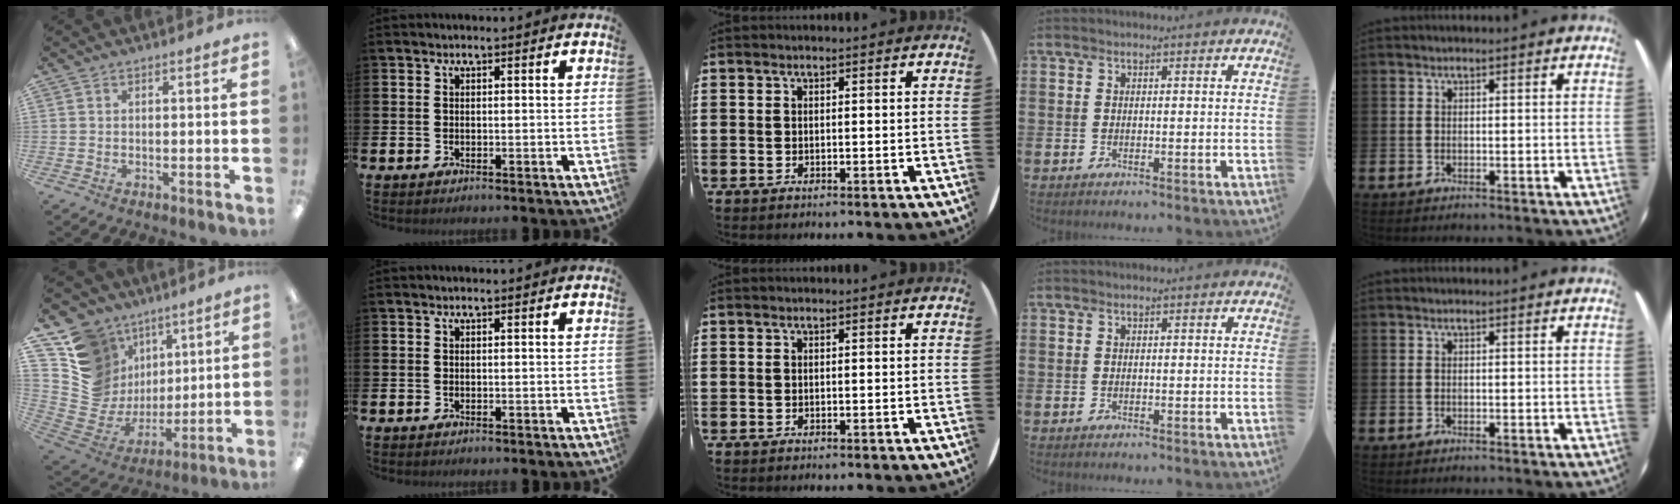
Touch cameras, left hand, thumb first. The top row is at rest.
{"thumb": {"total": 15.2, "force": [6.9, 13.0, 4.0], "torque": [-0.081, -0.047, 0.155]}}